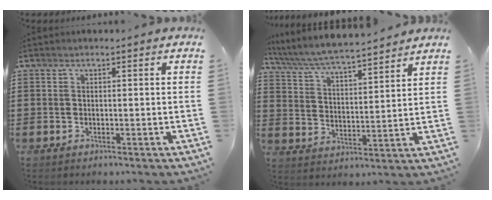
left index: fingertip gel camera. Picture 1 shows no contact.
{"total": 6.0, "force": [5.7, 0.1, 1.9], "torque": [-0.062, -0.038, 0.094]}